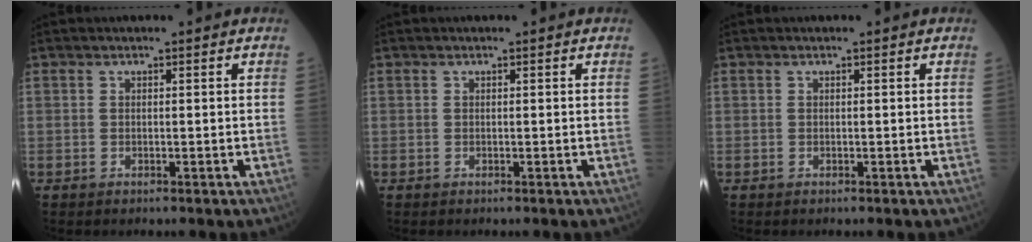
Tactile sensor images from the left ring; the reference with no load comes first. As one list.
[{"total": 0.0}, {"total": 0.0}]